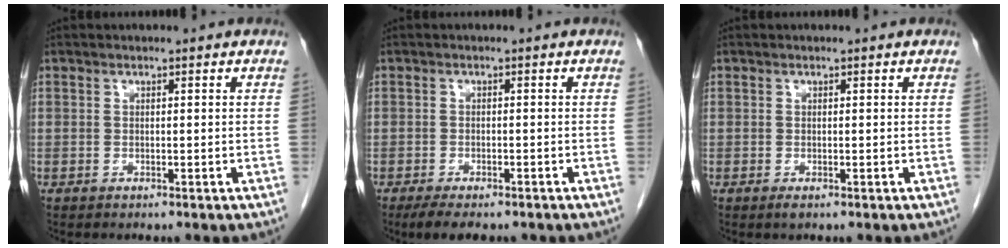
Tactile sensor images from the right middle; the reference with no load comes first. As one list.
[{"total": 4.7, "force": [-3.6, 1.6, 2.6], "torque": [-0.042, -0.010, -0.051]}, {"total": 0.5, "force": [-0.3, 0.1, 0.4], "torque": [-0.007, -0.002, -0.004]}]